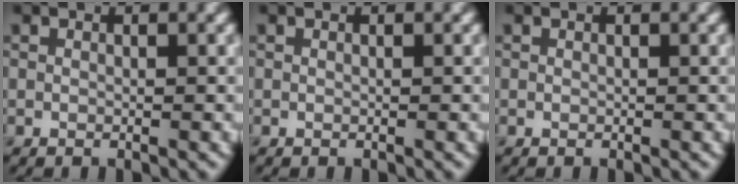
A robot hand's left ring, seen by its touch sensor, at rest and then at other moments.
{"total": 0.0}
{"total": 0.0}